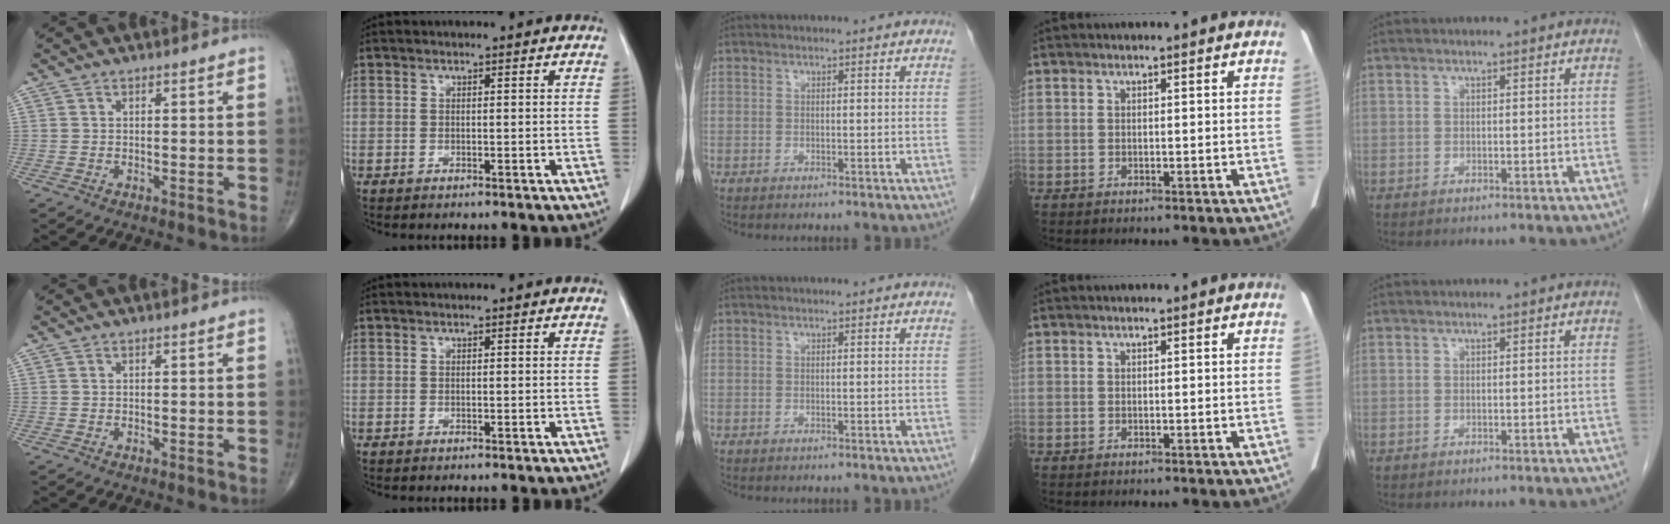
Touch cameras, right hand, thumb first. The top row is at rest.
{}